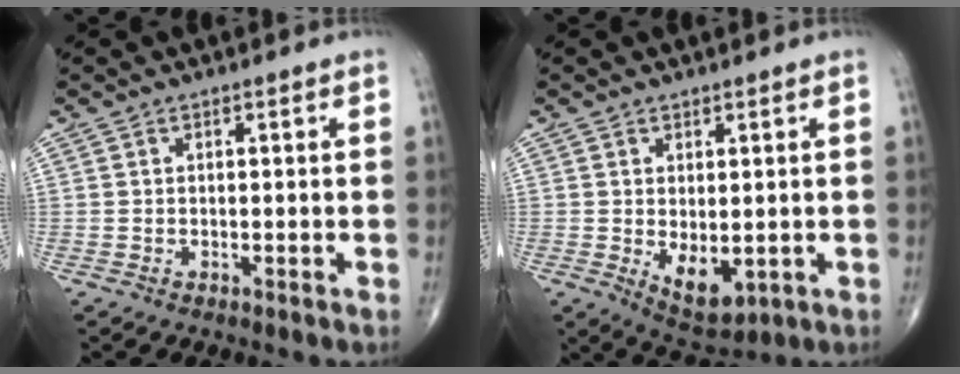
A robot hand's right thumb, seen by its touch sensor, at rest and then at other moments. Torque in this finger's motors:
{"motor_torque": [-0.21, 0.42, 0.42, 0.29, 0.18]}